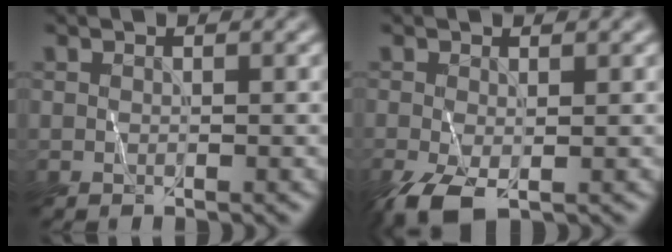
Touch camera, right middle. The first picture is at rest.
{"total": 3.5, "force": [-1.6, 1.5, 2.7], "torque": [-0.072, -0.012, -0.028]}